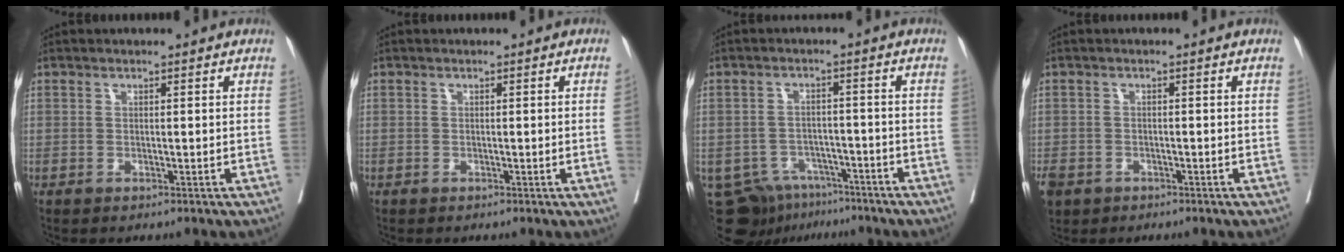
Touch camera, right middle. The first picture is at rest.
{"total": 1.3, "force": [-0.1, -0.5, 1.2], "torque": [-0.013, -0.001, 0.000]}
{"total": 10.1, "force": [-7.8, 5.8, 2.7], "torque": [-0.042, 0.007, -0.112]}
{"total": 6.3, "force": [-3.7, 4.7, 1.9], "torque": [-0.058, -0.004, -0.058]}